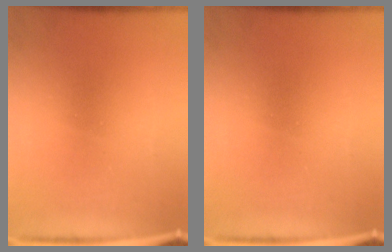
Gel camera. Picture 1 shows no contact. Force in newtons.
{"total": 0.0}